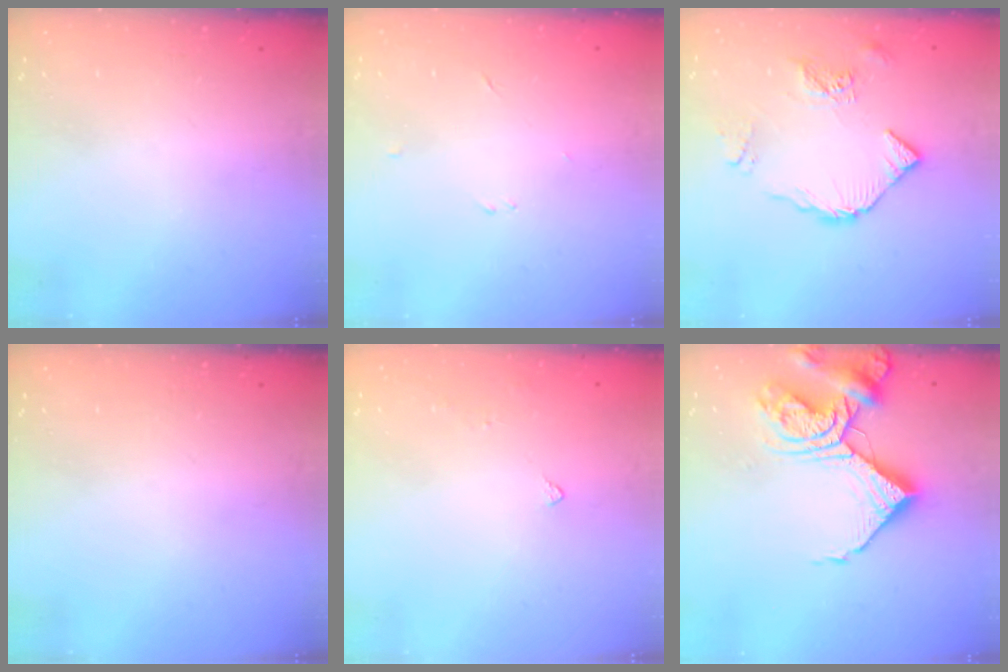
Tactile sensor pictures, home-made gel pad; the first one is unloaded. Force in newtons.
{"total": 2.2, "press": 2.2, "slide": 0.2}
{"total": 9.0, "press": 9.0, "slide": 1.0}
{"total": 0.0}
{"total": 2.9, "press": 2.8, "slide": 0.8}
{"total": 14.7, "press": 14.6, "slide": 1.6}